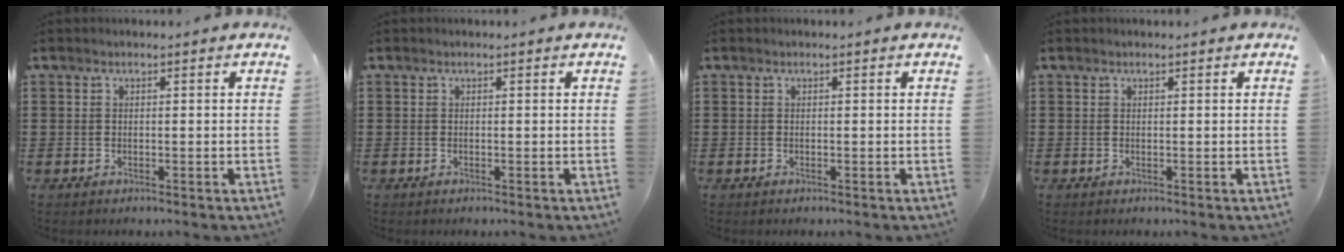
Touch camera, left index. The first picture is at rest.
{"total": 0.0}
{"total": 0.0}
{"total": 0.0}